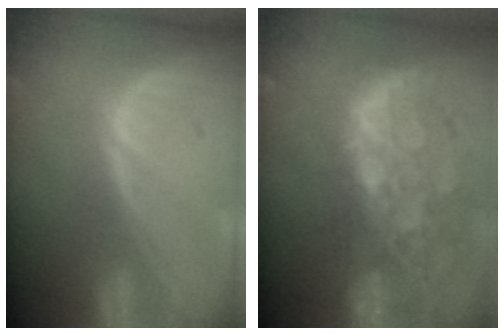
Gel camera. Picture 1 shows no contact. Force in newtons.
{"total": 12.8, "press": 10.5, "slide": 7.3}